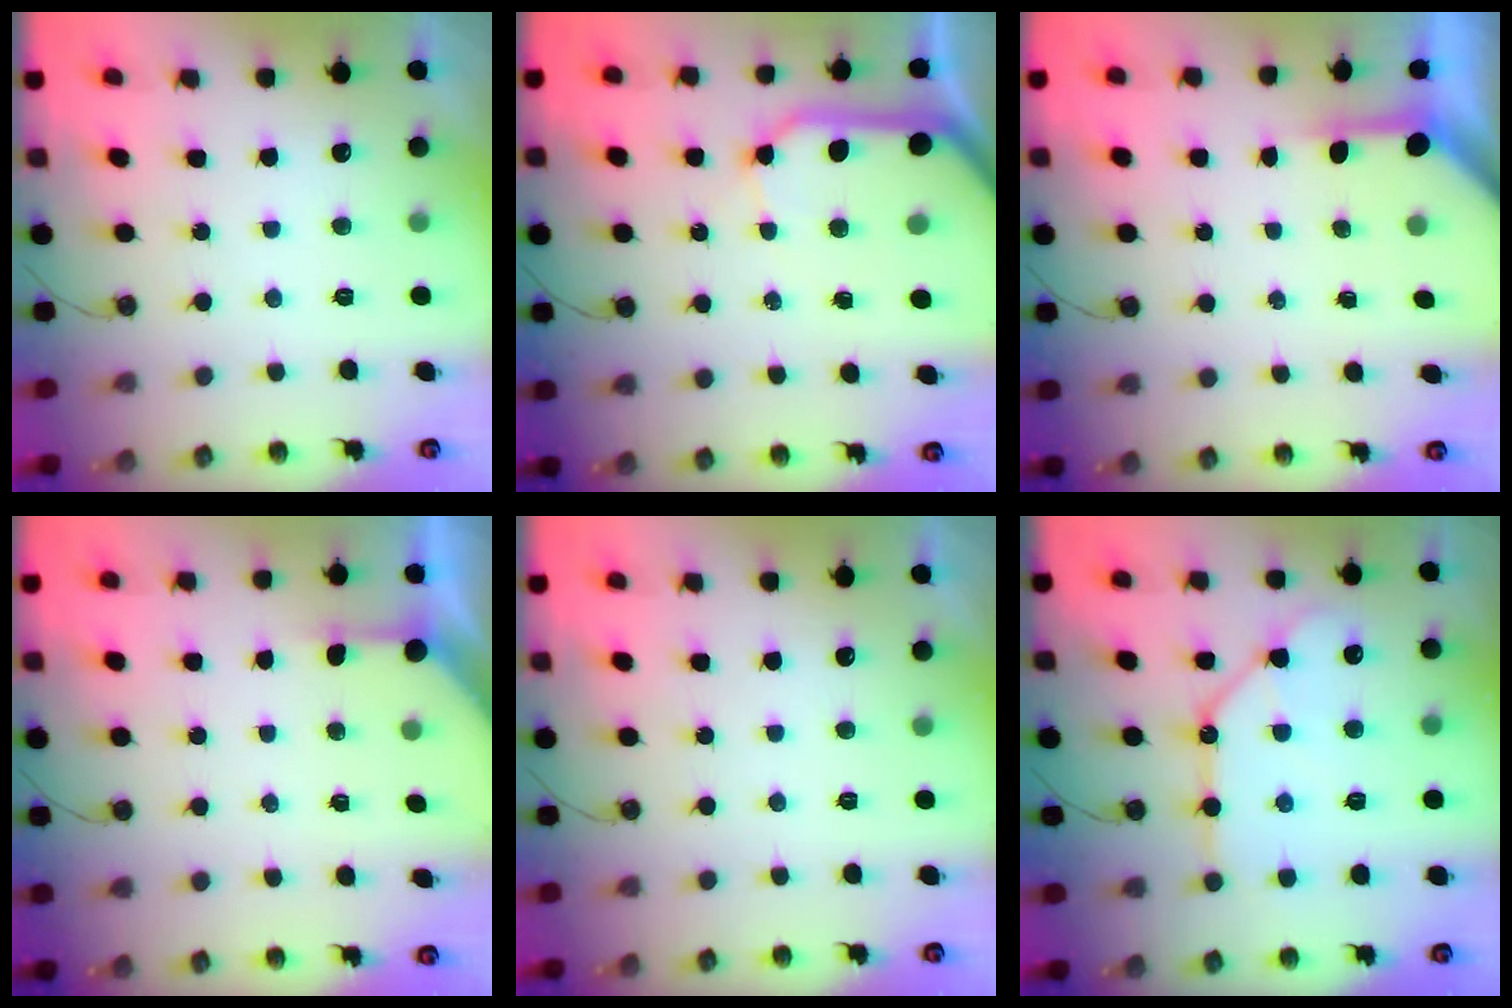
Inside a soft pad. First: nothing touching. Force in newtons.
{"total": 14.2, "press": 14.0, "slide": 2.1}
{"total": 3.3, "press": 3.3, "slide": 0.4}
{"total": 2.6, "press": 2.6, "slide": 0.4}
{"total": 0.0}
{"total": 12.5, "press": 12.4, "slide": 1.6}